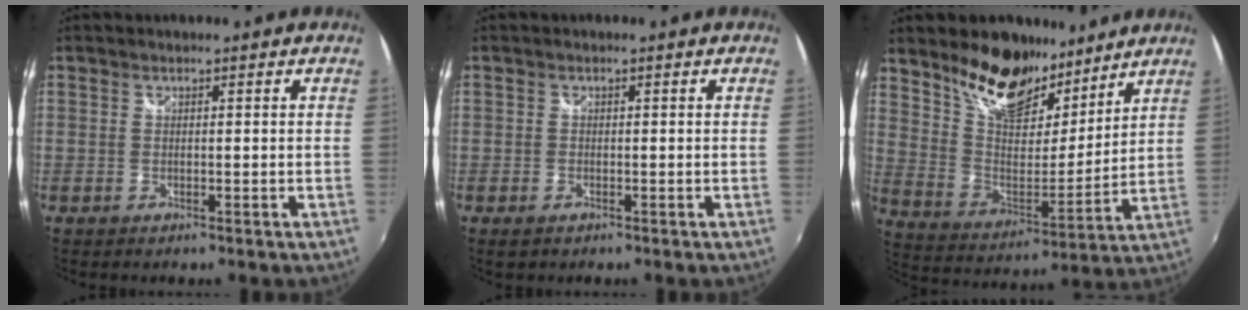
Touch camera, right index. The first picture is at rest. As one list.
[{"total": 1.3, "force": [-0.7, 0.8, 0.6], "torque": [-0.012, -0.004, -0.013]}, {"total": 17.0, "force": [12.3, 8.1, 8.4], "torque": [-0.166, 0.013, 0.224]}]